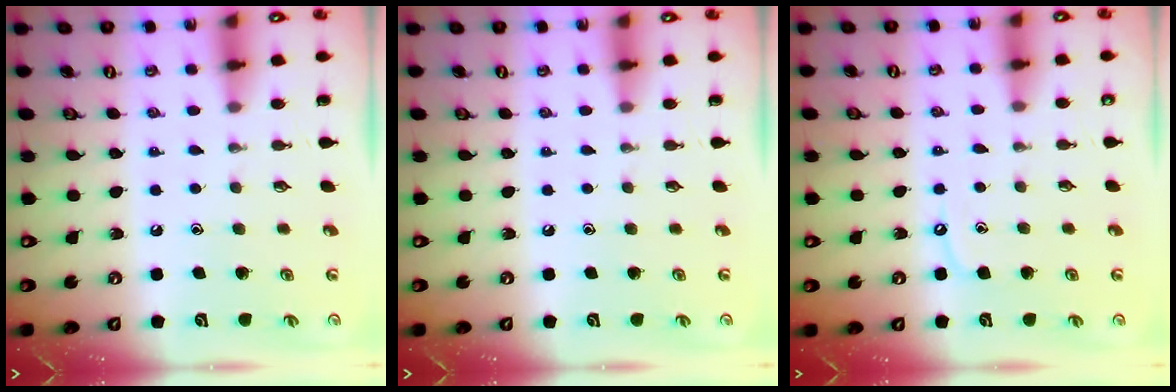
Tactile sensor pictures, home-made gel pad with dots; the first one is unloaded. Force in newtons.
{"total": 0.0}
{"total": 5.9, "press": 5.8, "slide": 0.7}